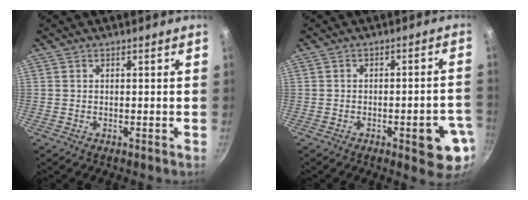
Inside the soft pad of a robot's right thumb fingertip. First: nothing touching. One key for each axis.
{"total": 9.7, "fx": -3.5, "fy": 3.3, "fz": 8.4, "tx": -0.073, "ty": 0.020, "tz": -0.038}